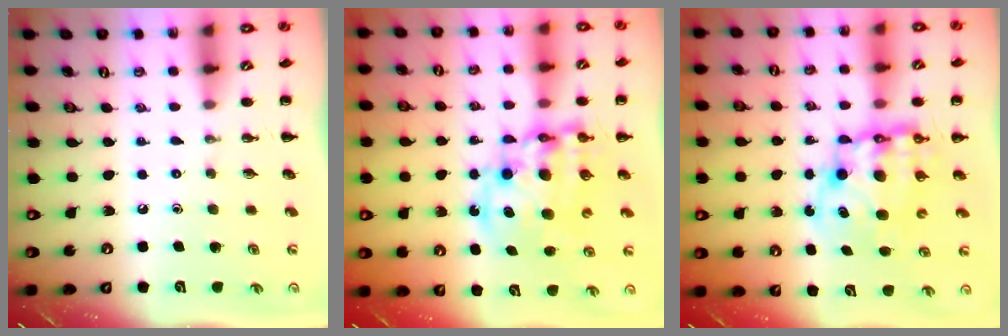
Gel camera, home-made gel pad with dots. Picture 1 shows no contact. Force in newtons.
{"total": 14.1, "press": 13.7, "slide": 3.3}
{"total": 11.0, "press": 10.5, "slide": 3.1}